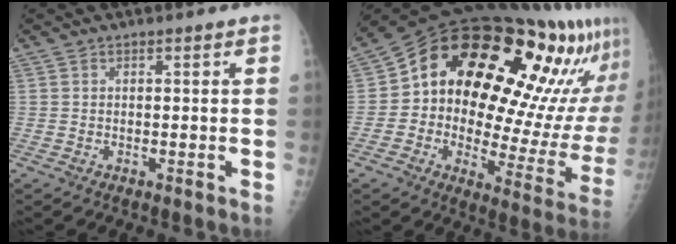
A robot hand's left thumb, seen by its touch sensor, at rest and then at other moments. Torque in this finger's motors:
{"motor_torque": [1.73, 3.28, 1.39, -1.38, 0.43]}